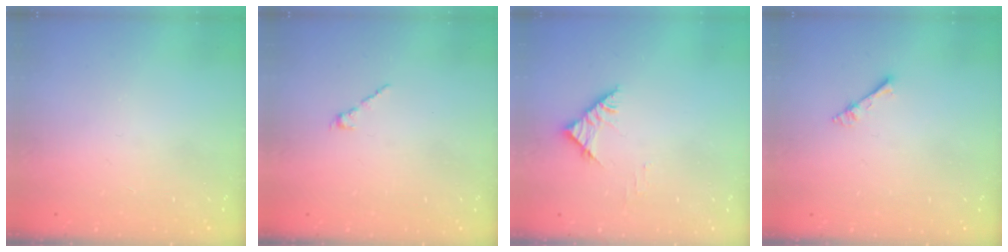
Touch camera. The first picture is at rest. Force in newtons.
{"total": 2.1, "press": 2.0, "slide": 0.7}
{"total": 5.3, "press": 5.3, "slide": 0.2}
{"total": 4.9, "press": 4.9, "slide": 0.6}